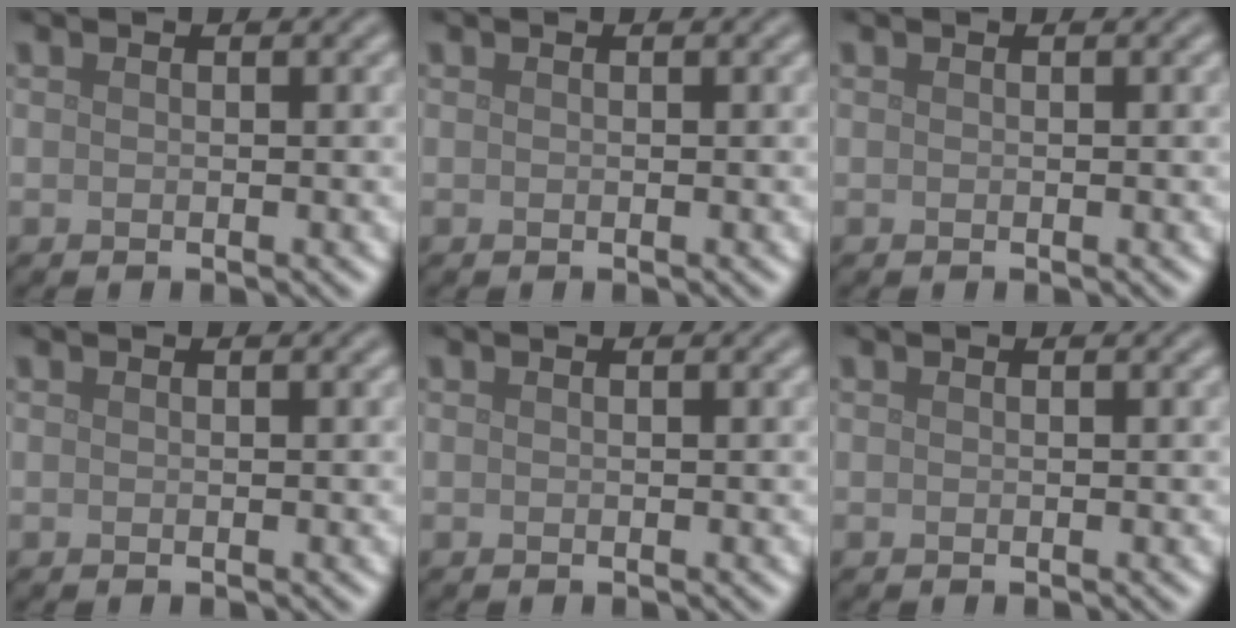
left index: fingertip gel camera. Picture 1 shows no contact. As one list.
[{"total": 0.0}, {"total": 0.0}, {"total": 0.0}, {"total": 0.0}, {"total": 0.0}]